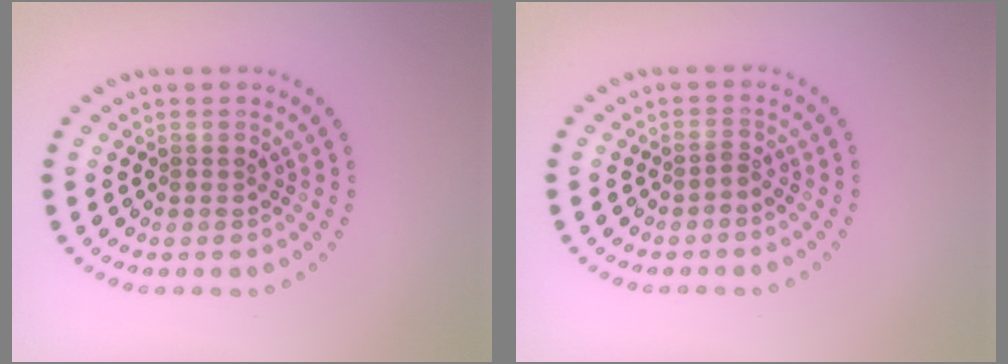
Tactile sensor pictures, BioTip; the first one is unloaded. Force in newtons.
{"total": 0.6, "press": 0.2, "slide": 0.5}